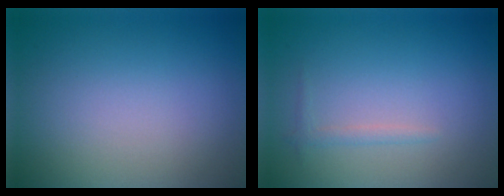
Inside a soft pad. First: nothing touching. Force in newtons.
{"total": 0.9, "press": 0.9, "slide": 0.1}